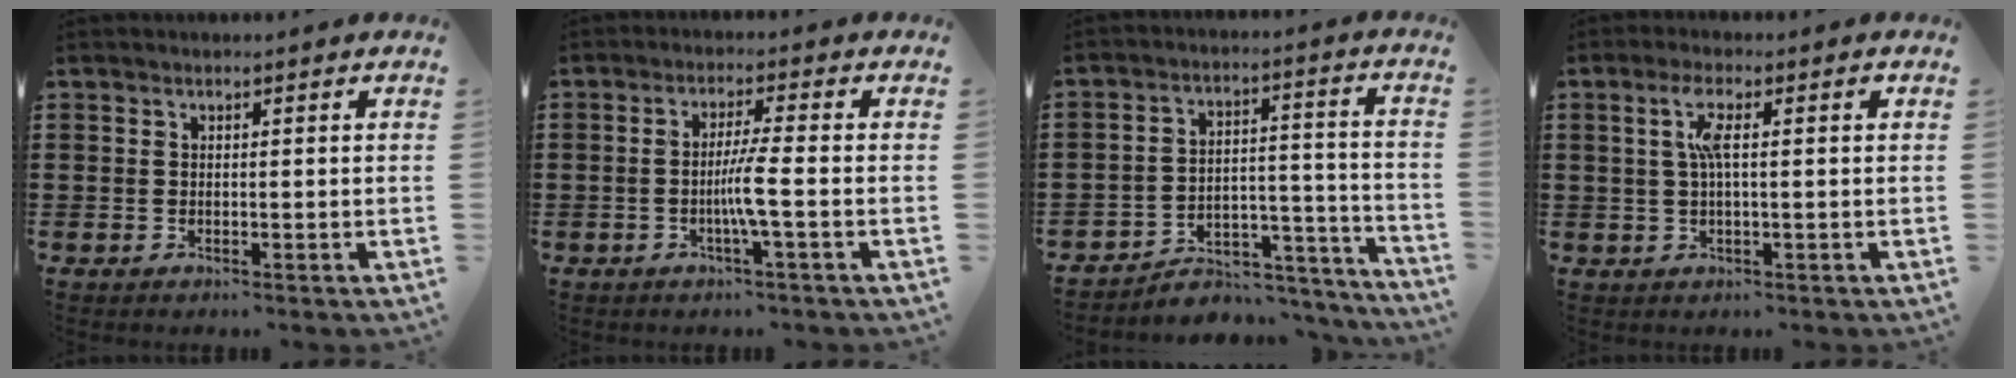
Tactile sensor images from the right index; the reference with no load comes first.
{"total": 4.4, "force": [-1.2, -0.5, 4.2], "torque": [-0.083, -0.011, -0.028]}
{"total": 5.3, "force": [-4.8, 1.9, 1.1], "torque": [-0.019, 0.012, -0.095]}
{"total": 4.3, "force": [0.9, 0.6, 4.1], "torque": [-0.081, 0.004, 0.011]}